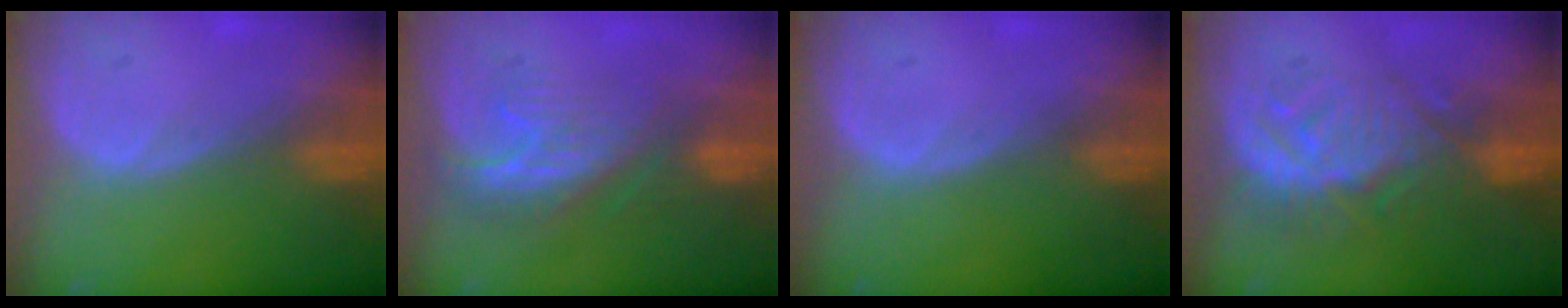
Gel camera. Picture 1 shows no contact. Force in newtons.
{"total": 7.6, "press": 7.1, "slide": 2.7}
{"total": 0.0}
{"total": 9.2, "press": 8.6, "slide": 3.2}